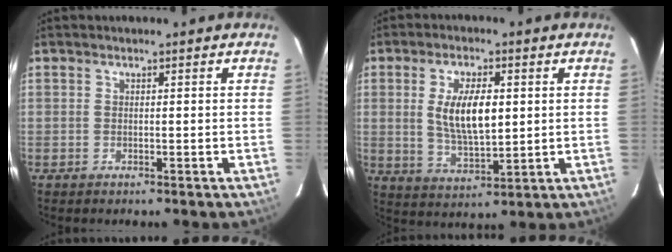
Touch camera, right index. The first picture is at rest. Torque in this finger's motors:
{"motor_torque": [0.54, -0.19, 0.26, 0.10]}